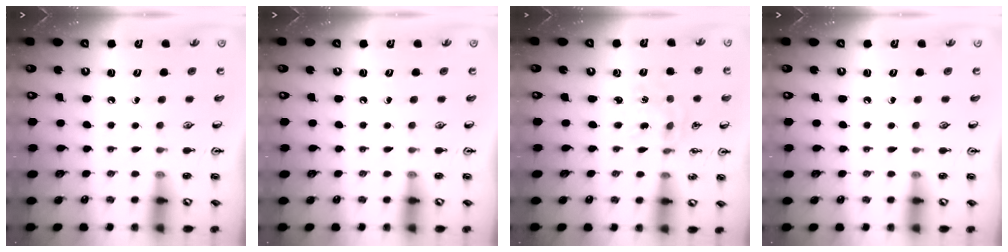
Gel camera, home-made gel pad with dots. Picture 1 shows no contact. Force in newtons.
{"total": 0.0}
{"total": 1.2, "press": 1.2, "slide": 0.3}
{"total": 0.0}